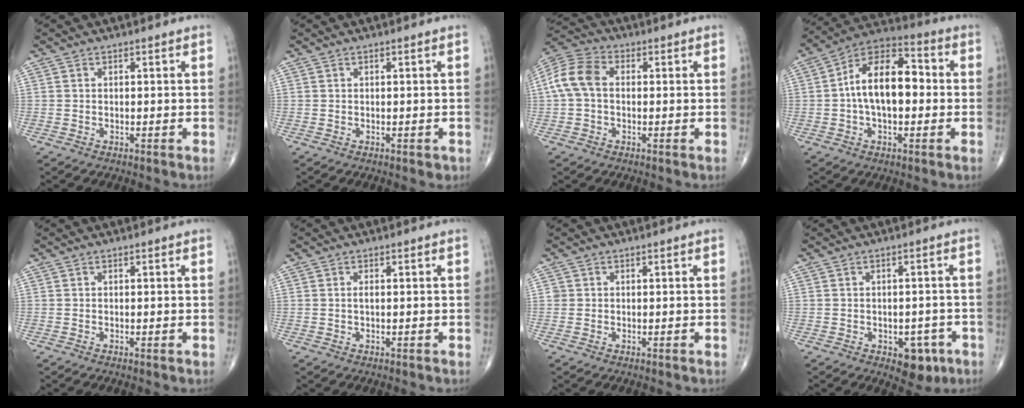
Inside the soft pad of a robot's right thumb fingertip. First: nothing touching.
{"total": 0.6, "force": [-0.1, 0.5, 0.4], "torque": [-0.002, 0.000, 0.002]}
{"total": 8.5, "force": [0.4, 5.9, 6.1], "torque": [-0.128, 0.028, -0.001]}
{"total": 14.4, "force": [0.1, 8.0, 12.0], "torque": [-0.190, 0.037, -0.012]}
{"total": 0.0}
{"total": 0.8, "force": [0.1, 0.3, 0.8], "torque": [-0.016, 0.000, 0.000]}
{"total": 0.9, "force": [0.1, 0.8, 0.1], "torque": [0.005, 0.003, 0.000]}
{"total": 5.8, "force": [-2.6, 3.6, 3.7], "torque": [-0.016, 0.011, -0.028]}